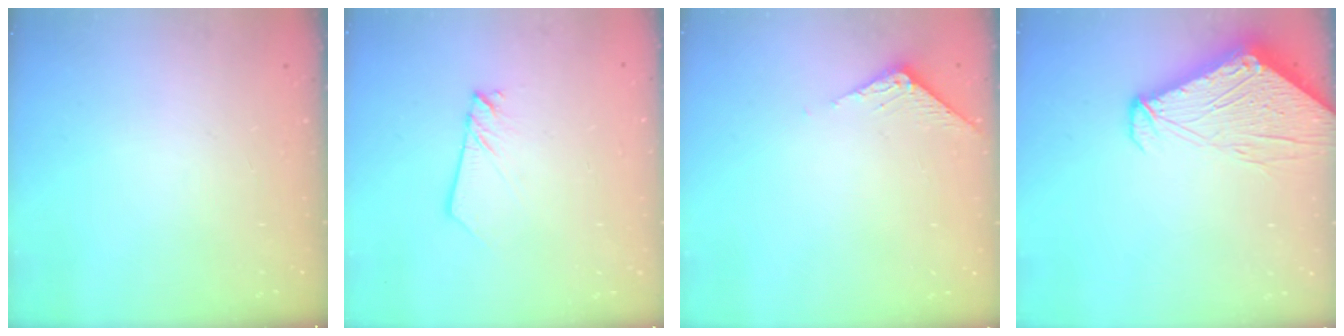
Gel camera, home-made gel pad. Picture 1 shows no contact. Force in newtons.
{"total": 2.7, "press": 2.6, "slide": 0.3}
{"total": 3.4, "press": 3.4, "slide": 0.2}
{"total": 9.6, "press": 9.6, "slide": 1.1}